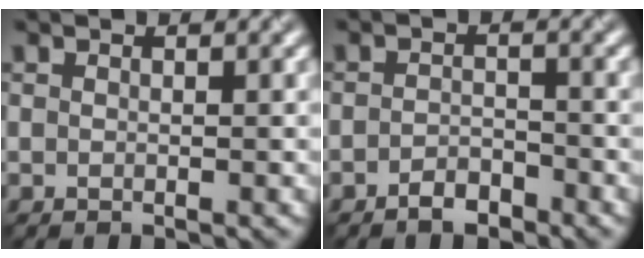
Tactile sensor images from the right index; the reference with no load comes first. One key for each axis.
{"total": 1.9, "fx": -1.5, "fy": 0.9, "fz": 0.9, "tx": -0.012, "ty": 0.005, "tz": -0.032}